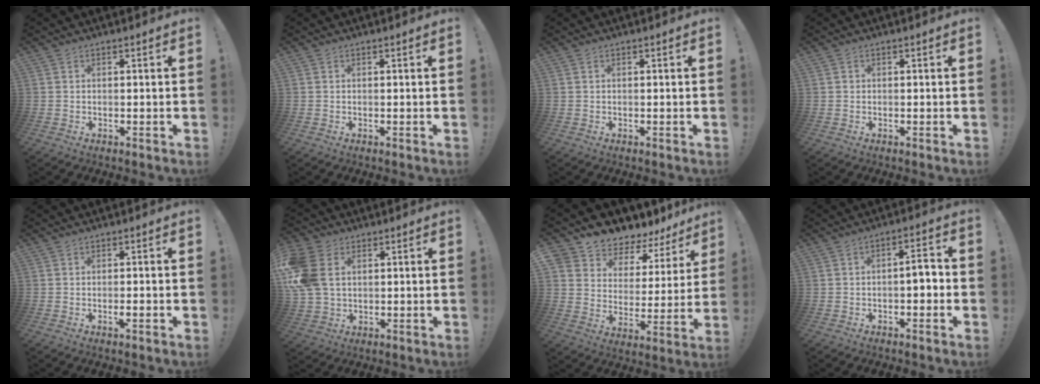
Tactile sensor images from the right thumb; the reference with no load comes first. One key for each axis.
{"total": 0.0}
{"total": 0.0}
{"total": 0.5, "fx": 0.0, "fy": 0.5, "fz": 0.0, "tx": 0.002, "ty": 0.001, "tz": -0.002}
{"total": 1.5, "fx": -0.7, "fy": 0.1, "fz": 1.4, "tx": -0.026, "ty": 0.001, "tz": -0.011}
{"total": 13.5, "fx": 3.1, "fy": 9.7, "fz": 8.9, "tx": -0.196, "ty": 0.000, "tz": 0.064}
{"total": 7.1, "fx": 5.9, "fy": 3.7, "fz": 1.2, "tx": -0.033, "ty": -0.062, "tz": 0.107}
{"total": 5.3, "fx": -1.2, "fy": 2.0, "fz": 4.7, "tx": -0.071, "ty": 0.009, "tz": -0.026}